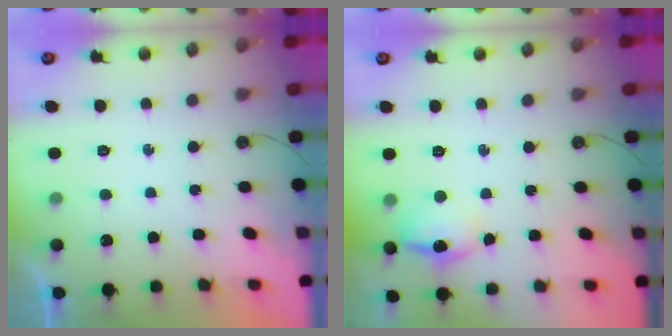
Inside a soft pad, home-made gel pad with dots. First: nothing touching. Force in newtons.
{"total": 12.1, "press": 12.1, "slide": 0.9}